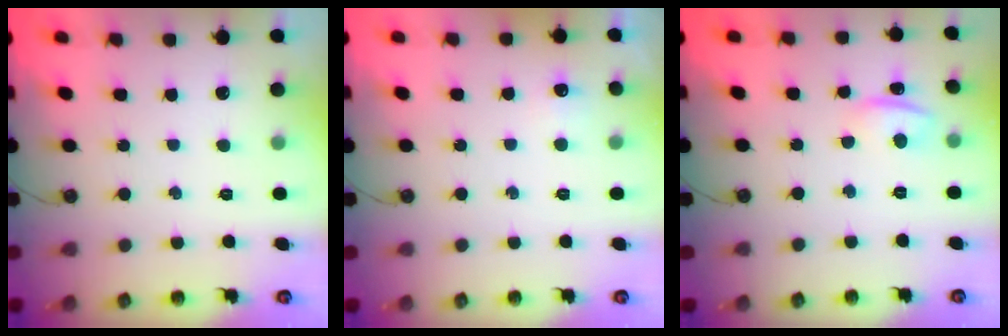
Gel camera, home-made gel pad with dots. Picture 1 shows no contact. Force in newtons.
{"total": 4.6, "press": 4.6, "slide": 0.6}
{"total": 1.5, "press": 1.3, "slide": 0.7}